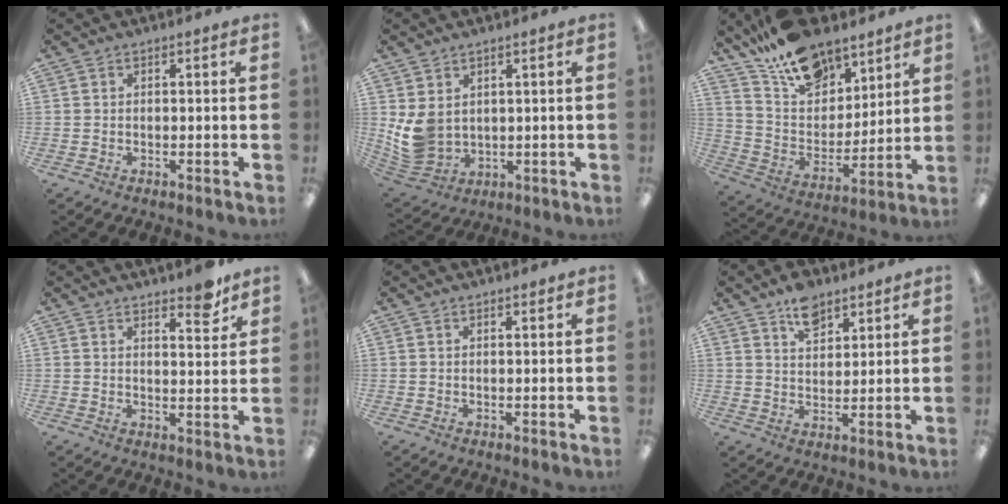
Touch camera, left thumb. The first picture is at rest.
{"total": 7.7, "force": [2.0, 6.0, 4.4], "torque": [-0.111, -0.015, 0.040]}
{"total": 18.2, "force": [13.5, 9.6, 7.4], "torque": [-0.141, -0.087, 0.248]}
{"total": 5.5, "force": [4.8, 1.4, 2.5], "torque": [-0.021, -0.036, 0.078]}
{"total": 0.9, "force": [0.9, 0.2, 0.2], "torque": [-0.005, -0.002, 0.016]}
{"total": 7.7, "force": [5.5, 4.3, 3.2], "torque": [-0.041, -0.025, 0.097]}